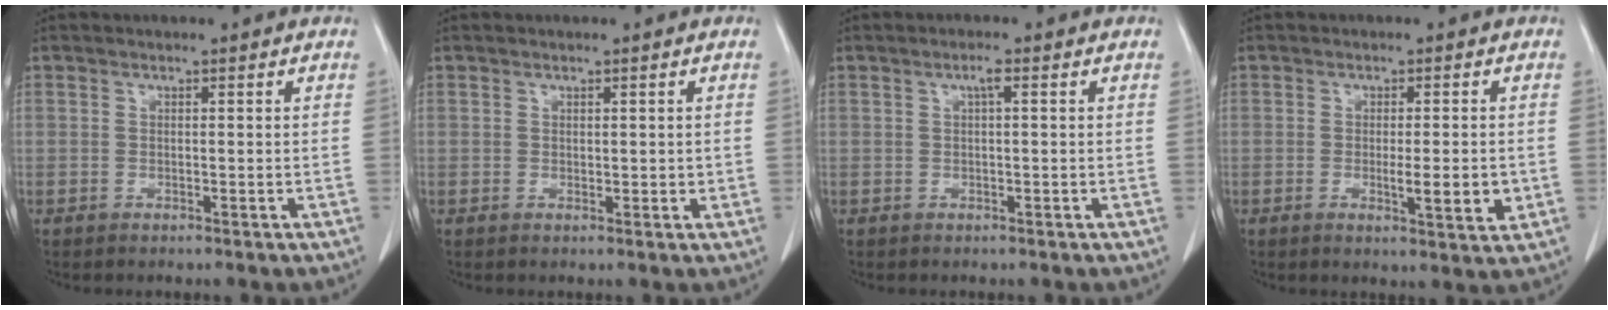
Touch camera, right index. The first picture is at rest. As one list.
[{"total": 1.0, "force": [0.4, 0.7, 0.6], "torque": [-0.004, -0.001, 0.008]}, {"total": 1.3, "force": [0.4, 0.1, 1.2], "torque": [-0.024, 0.004, 0.005]}, {"total": 5.0, "force": [-0.9, 0.8, 4.8], "torque": [-0.073, -0.008, -0.007]}]